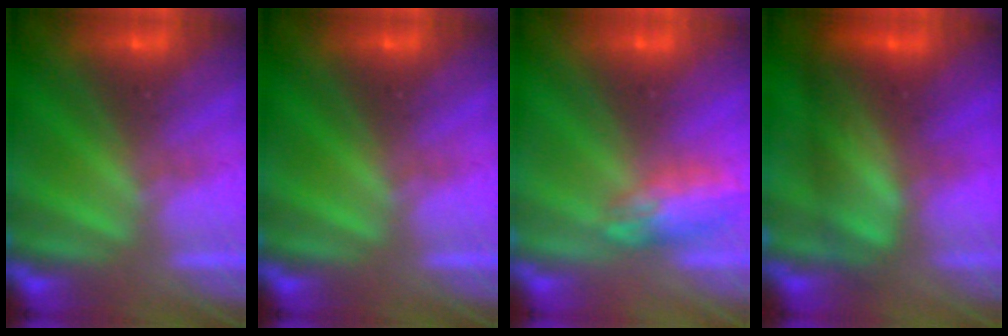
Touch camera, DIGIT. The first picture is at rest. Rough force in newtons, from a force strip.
{"total": 0.0}
{"total": 2.4}
{"total": 8.7}